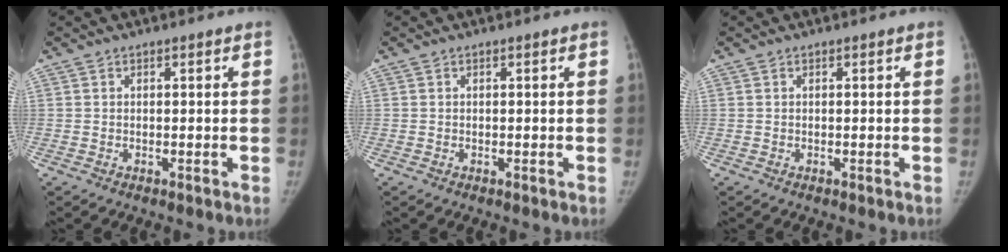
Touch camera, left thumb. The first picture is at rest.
{"total": 0.0}
{"total": 0.0}